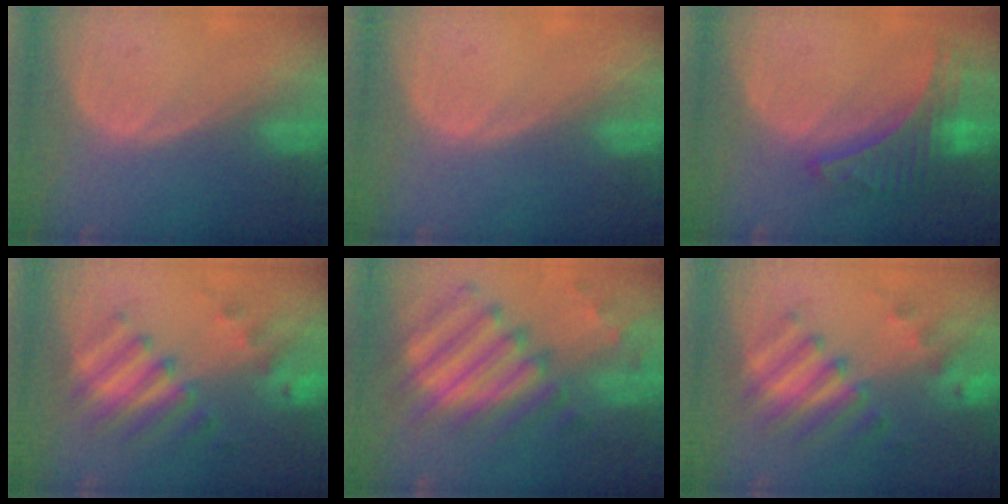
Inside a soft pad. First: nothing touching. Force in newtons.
{"total": 0.0}
{"total": 7.8, "press": 6.9, "slide": 3.6}
{"total": 7.8, "press": 7.7, "slide": 1.7}
{"total": 11.9, "press": 10.3, "slide": 5.9}
{"total": 7.8, "press": 7.7, "slide": 1.7}